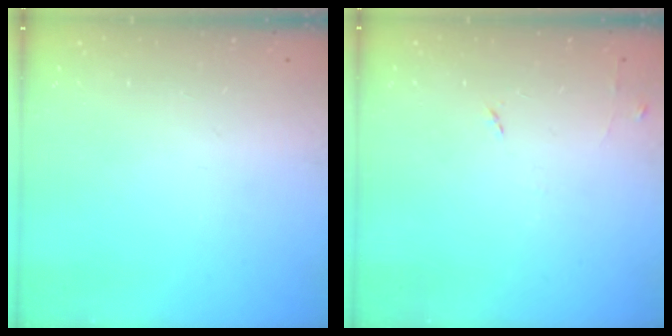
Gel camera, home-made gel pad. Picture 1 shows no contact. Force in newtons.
{"total": 5.3, "press": 5.2, "slide": 0.8}